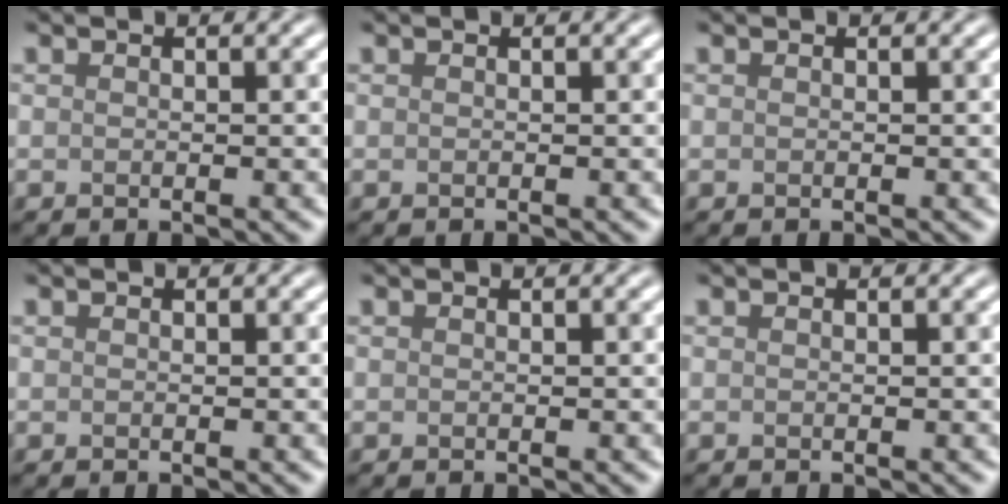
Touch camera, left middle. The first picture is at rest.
{"total": 0.0}
{"total": 0.0}
{"total": 0.0}
{"total": 0.0}
{"total": 0.0}